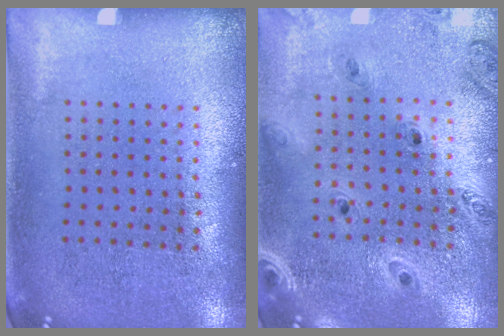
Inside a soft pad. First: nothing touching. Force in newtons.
{"total": 1.3, "press": 1.3, "slide": 0.2}